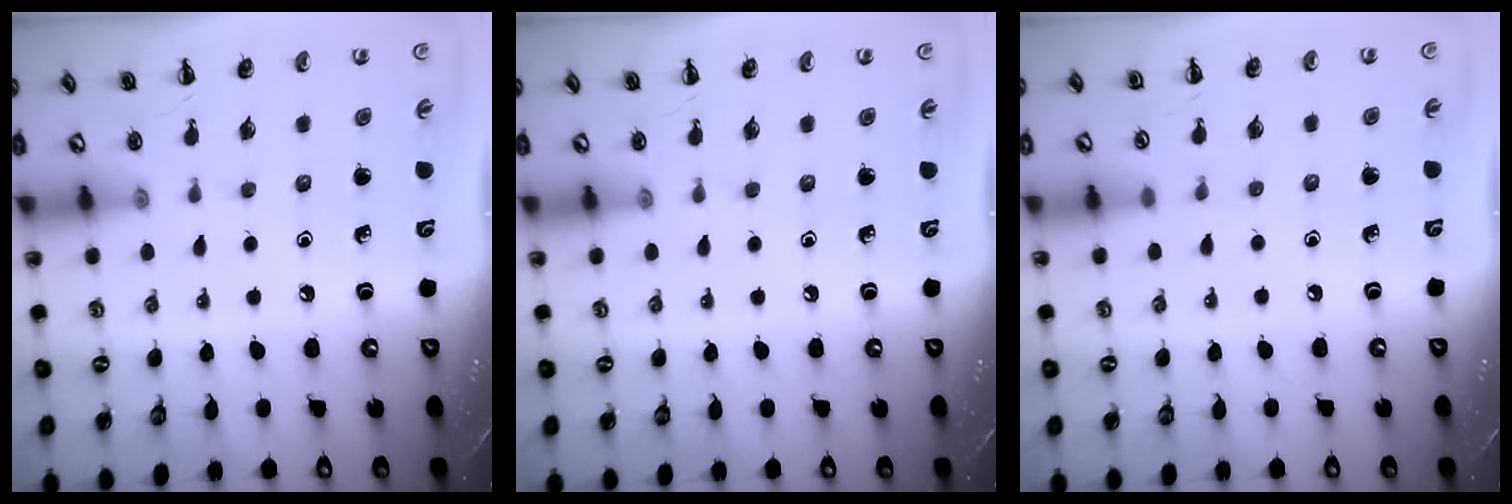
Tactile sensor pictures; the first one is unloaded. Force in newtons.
{"total": 0.0}
{"total": 3.0, "press": 2.8, "slide": 1.0}